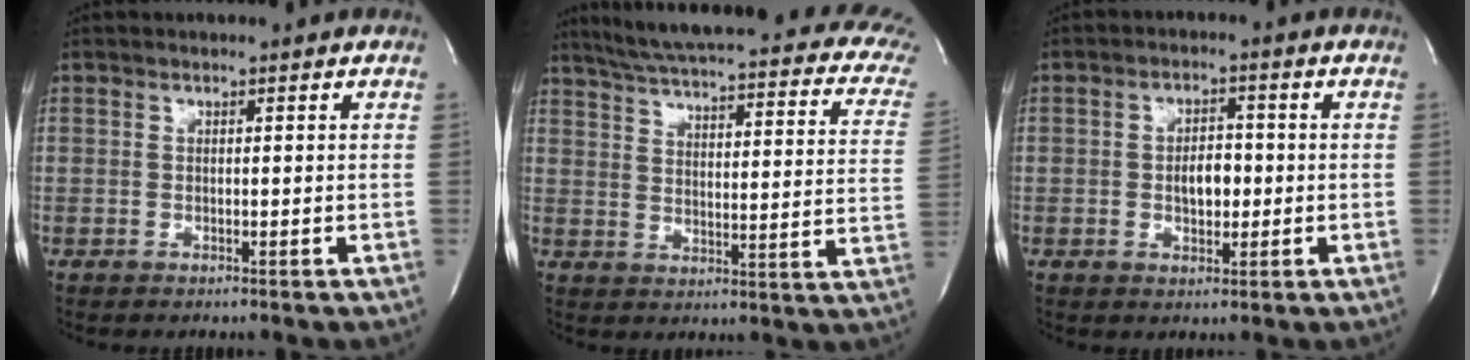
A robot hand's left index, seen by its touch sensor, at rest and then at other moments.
{"total": 23.3, "force": [18.0, 3.8, 14.3], "torque": [-0.206, -0.020, 0.208]}
{"total": 4.3, "force": [-0.4, 2.3, 3.6], "torque": [-0.058, 0.003, -0.004]}